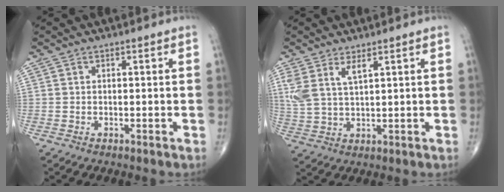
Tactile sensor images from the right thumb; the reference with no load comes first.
{"total": 5.9, "force": [3.1, 2.1, 4.6], "torque": [-0.107, -0.010, 0.072]}